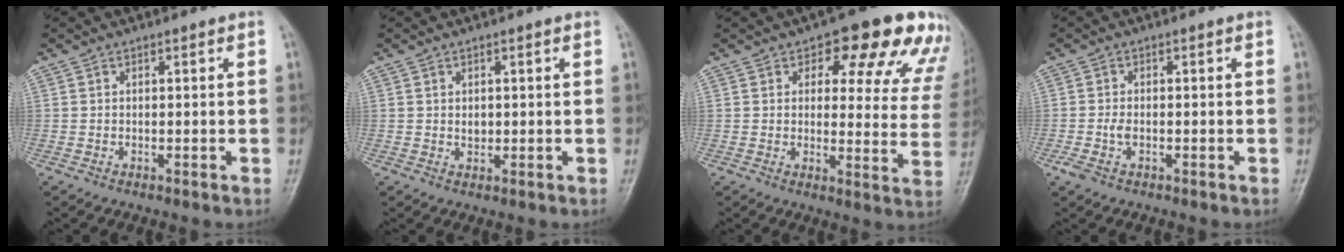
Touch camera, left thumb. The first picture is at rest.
{"total": 1.4, "force": [0.1, 1.1, 0.8], "torque": [-0.006, 0.000, 0.003]}
{"total": 16.6, "force": [10.0, 7.8, 10.8], "torque": [-0.071, -0.033, 0.102]}
{"total": 2.7, "force": [-1.1, 1.4, 2.0], "torque": [-0.057, 0.007, -0.024]}